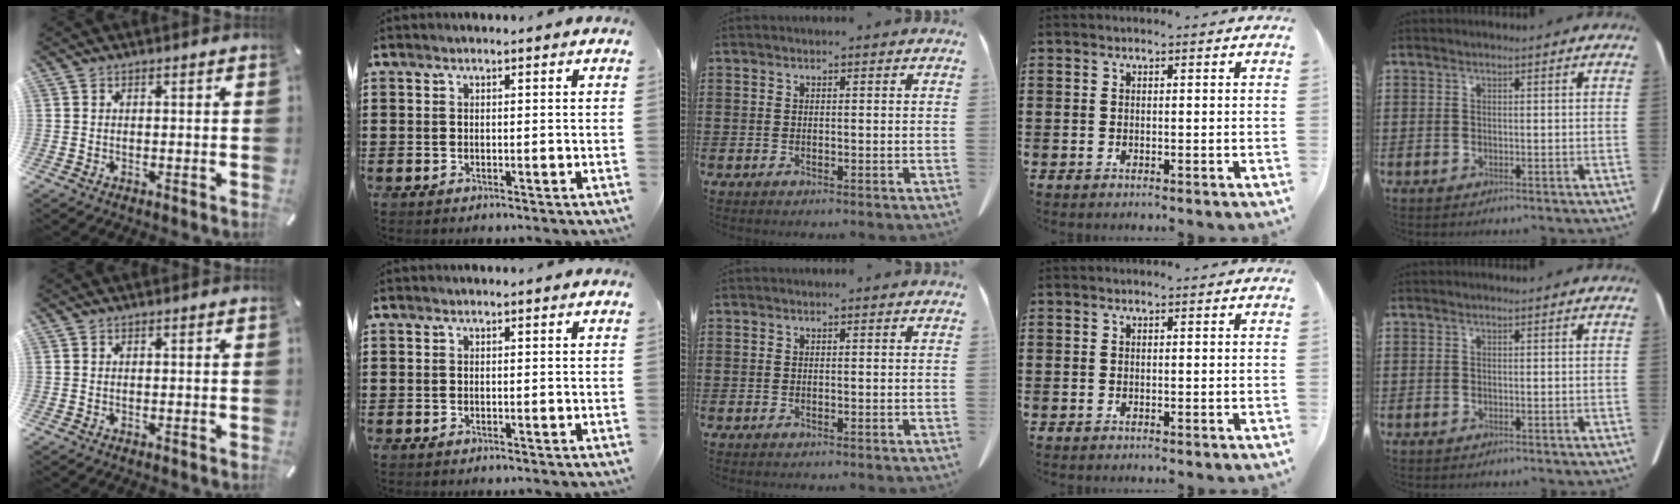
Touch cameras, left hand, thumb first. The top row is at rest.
{}